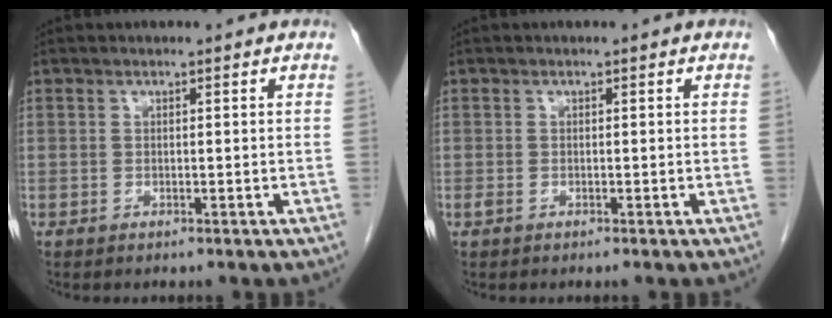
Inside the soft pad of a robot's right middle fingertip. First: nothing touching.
{"total": 0.5, "force": [-0.3, 0.3, 0.4], "torque": [-0.012, -0.001, -0.003]}